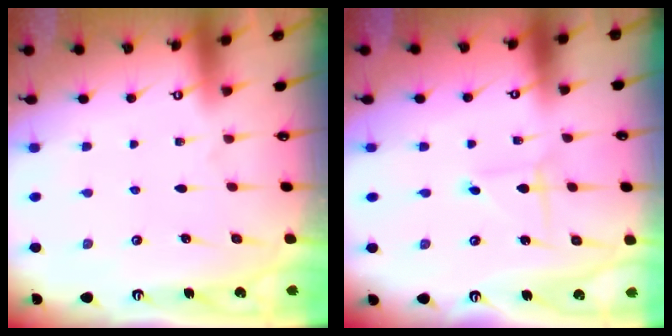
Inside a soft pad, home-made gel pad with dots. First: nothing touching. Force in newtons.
{"total": 1.0, "press": 1.0, "slide": 0.1}